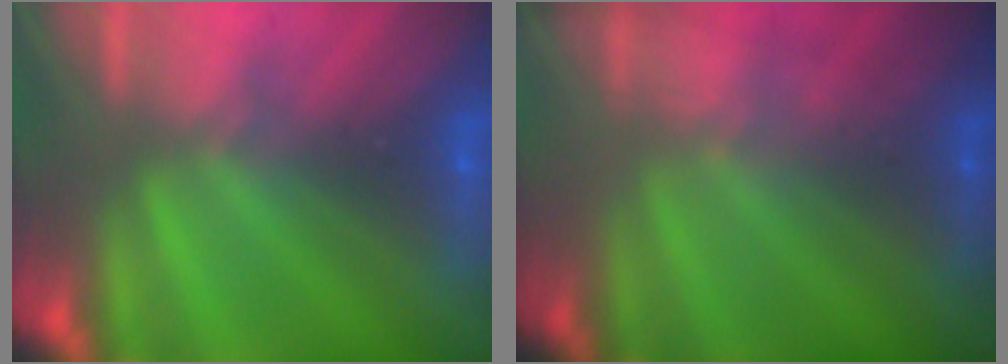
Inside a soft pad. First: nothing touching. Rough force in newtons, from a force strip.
{"total": 1.8}